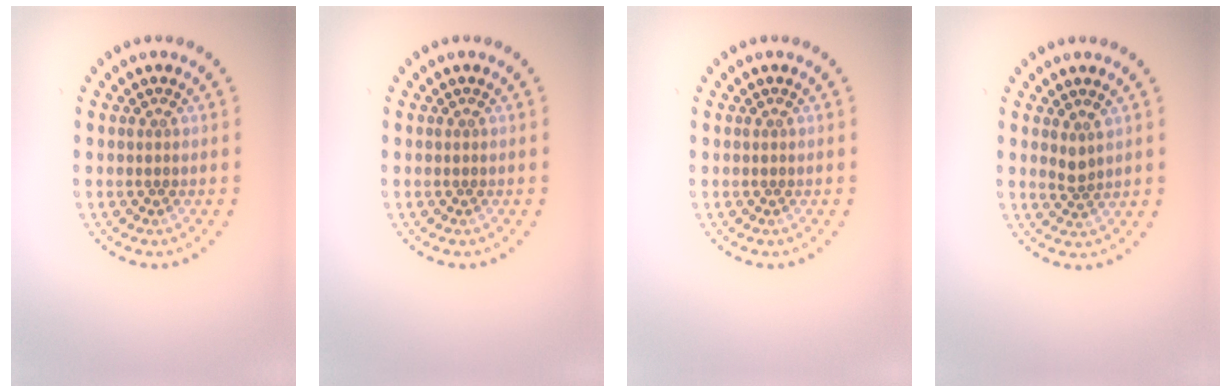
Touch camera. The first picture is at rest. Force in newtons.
{"total": 0.0}
{"total": 0.0}
{"total": 1.3, "press": 1.1, "slide": 0.8}